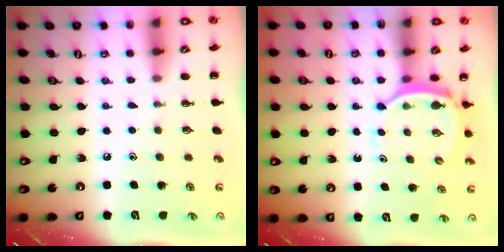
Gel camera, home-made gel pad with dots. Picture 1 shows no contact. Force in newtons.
{"total": 4.3, "press": 4.2, "slide": 0.9}